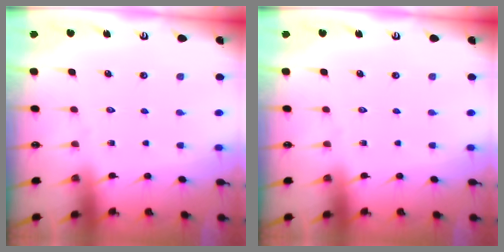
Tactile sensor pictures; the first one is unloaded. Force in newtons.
{"total": 0.0}